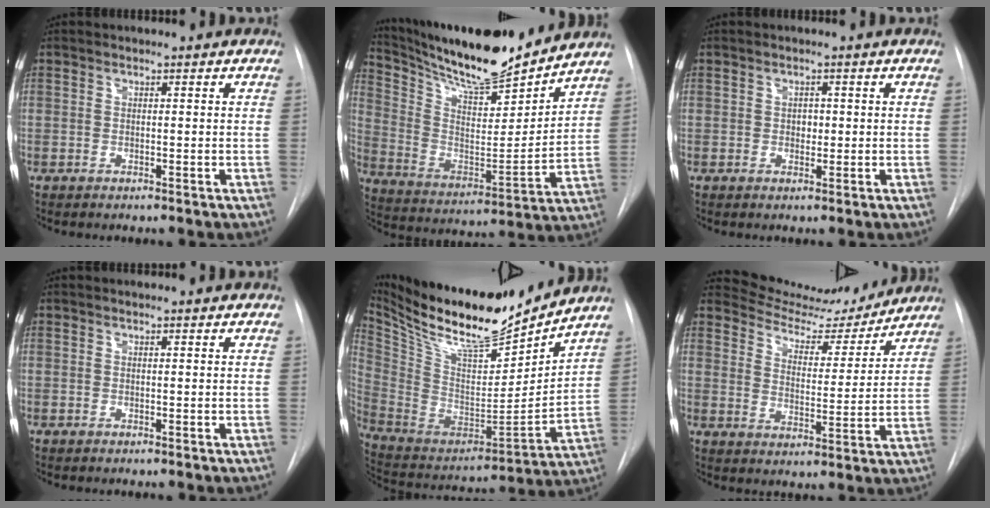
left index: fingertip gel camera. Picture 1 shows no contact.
{"total": 18.9, "force": [17.2, 2.3, 7.5], "torque": [-0.146, -0.020, 0.288]}
{"total": 1.2, "force": [-0.1, 1.0, 0.7], "torque": [-0.007, -0.001, -0.001]}
{"total": 1.7, "force": [1.6, 0.2, 0.6], "torque": [-0.011, 0.015, 0.019]}
{"total": 24.1, "force": [20.8, 4.0, 11.4], "torque": [-0.215, -0.026, 0.350]}
{"total": 12.0, "force": [11.7, 2.2, 0.7], "torque": [-0.009, -0.016, 0.170]}